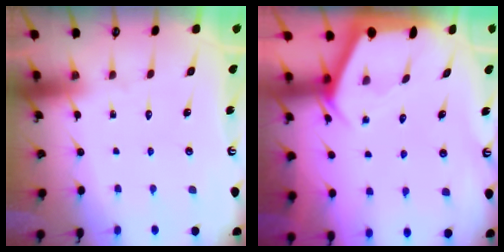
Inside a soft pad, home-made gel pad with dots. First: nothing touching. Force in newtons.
{"total": 2.5, "press": 2.5, "slide": 0.3}